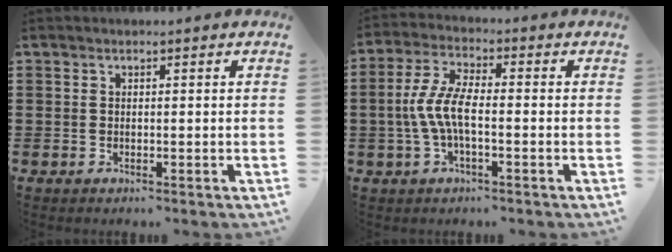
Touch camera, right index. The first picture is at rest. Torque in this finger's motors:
{"motor_torque": [1.18, 0.12, 0.58, 0.21]}